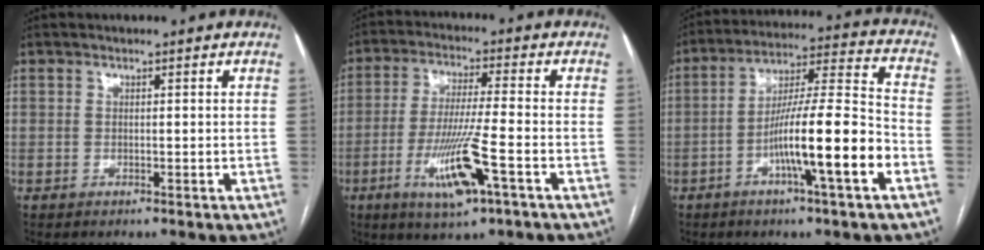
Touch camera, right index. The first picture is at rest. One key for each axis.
{"total": 11.2, "fx": -4.5, "fy": 0.6, "fz": 10.2, "tx": -0.199, "ty": -0.016, "tz": -0.081}
{"total": 14.7, "fx": -5.4, "fy": 0.1, "fz": 13.6, "tx": -0.232, "ty": 0.007, "tz": -0.094}